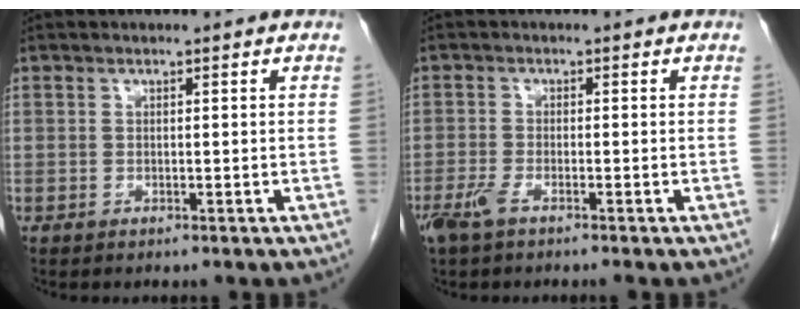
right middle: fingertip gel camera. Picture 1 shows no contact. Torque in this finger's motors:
{"motor_torque": [0.23, -0.15, 0.05, 0.03]}